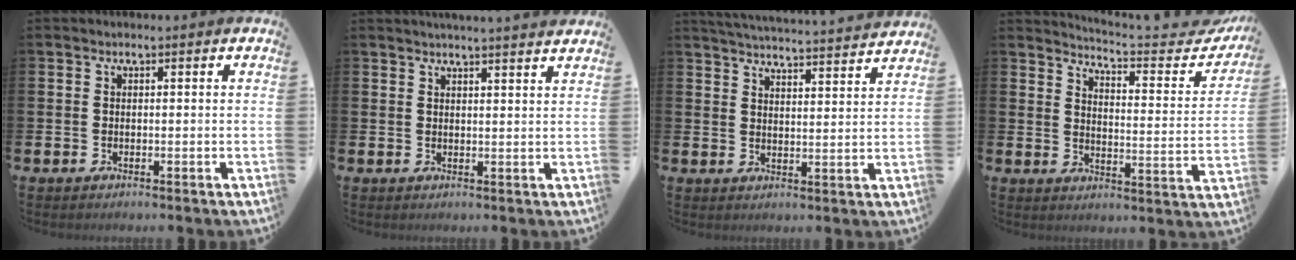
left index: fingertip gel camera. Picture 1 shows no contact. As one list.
[{"total": 2.7, "force": [2.7, -0.5, 0.1], "torque": [0.009, -0.020, 0.045]}, {"total": 4.9, "force": [4.9, -0.3, 0.4], "torque": [-0.015, -0.043, 0.083]}, {"total": 4.5, "force": [4.3, 0.0, 1.5], "torque": [-0.032, -0.048, 0.062]}]